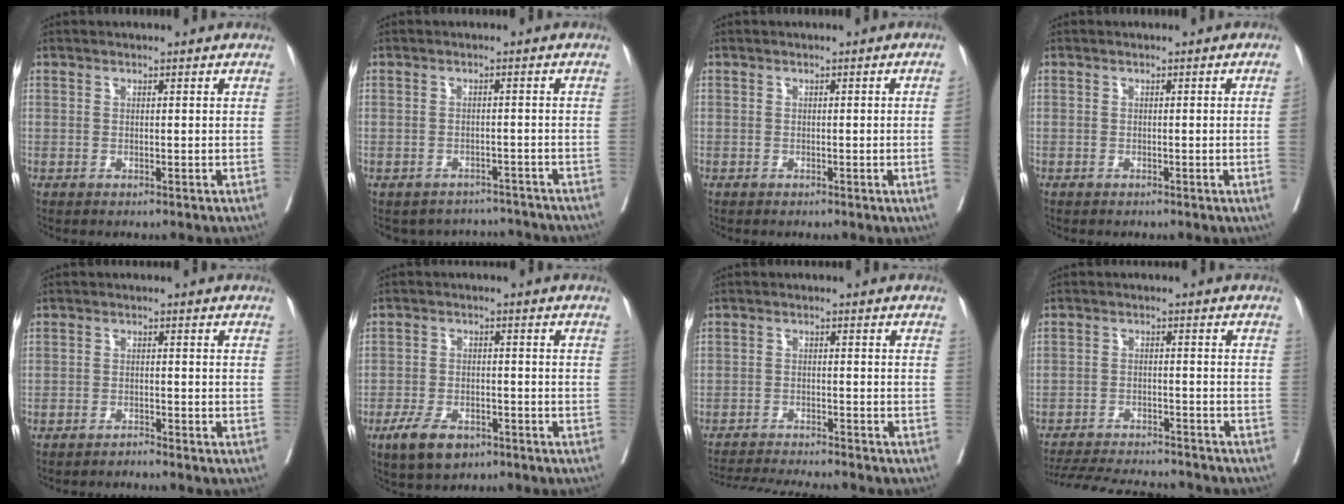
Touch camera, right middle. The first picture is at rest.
{"total": 6.4, "force": [-5.9, 2.4, -0.2], "torque": [0.010, 0.020, -0.070]}
{"total": 1.5, "force": [-0.2, -0.5, 1.4], "torque": [-0.014, -0.002, -0.002]}
{"total": 1.2, "force": [-0.2, -0.6, 1.1], "torque": [-0.008, -0.001, -0.004]}
{"total": 1.4, "force": [-1.4, -0.3, 0.0], "torque": [0.002, -0.003, -0.024]}
{"total": 6.3, "force": [-4.0, 3.1, 3.7], "torque": [-0.078, -0.004, -0.067]}
{"total": 11.4, "force": [-10.7, 0.0, 3.8], "torque": [-0.056, -0.014, -0.158]}
{"total": 15.9, "force": [-14.9, 2.4, 5.2], "torque": [-0.114, -0.013, -0.211]}